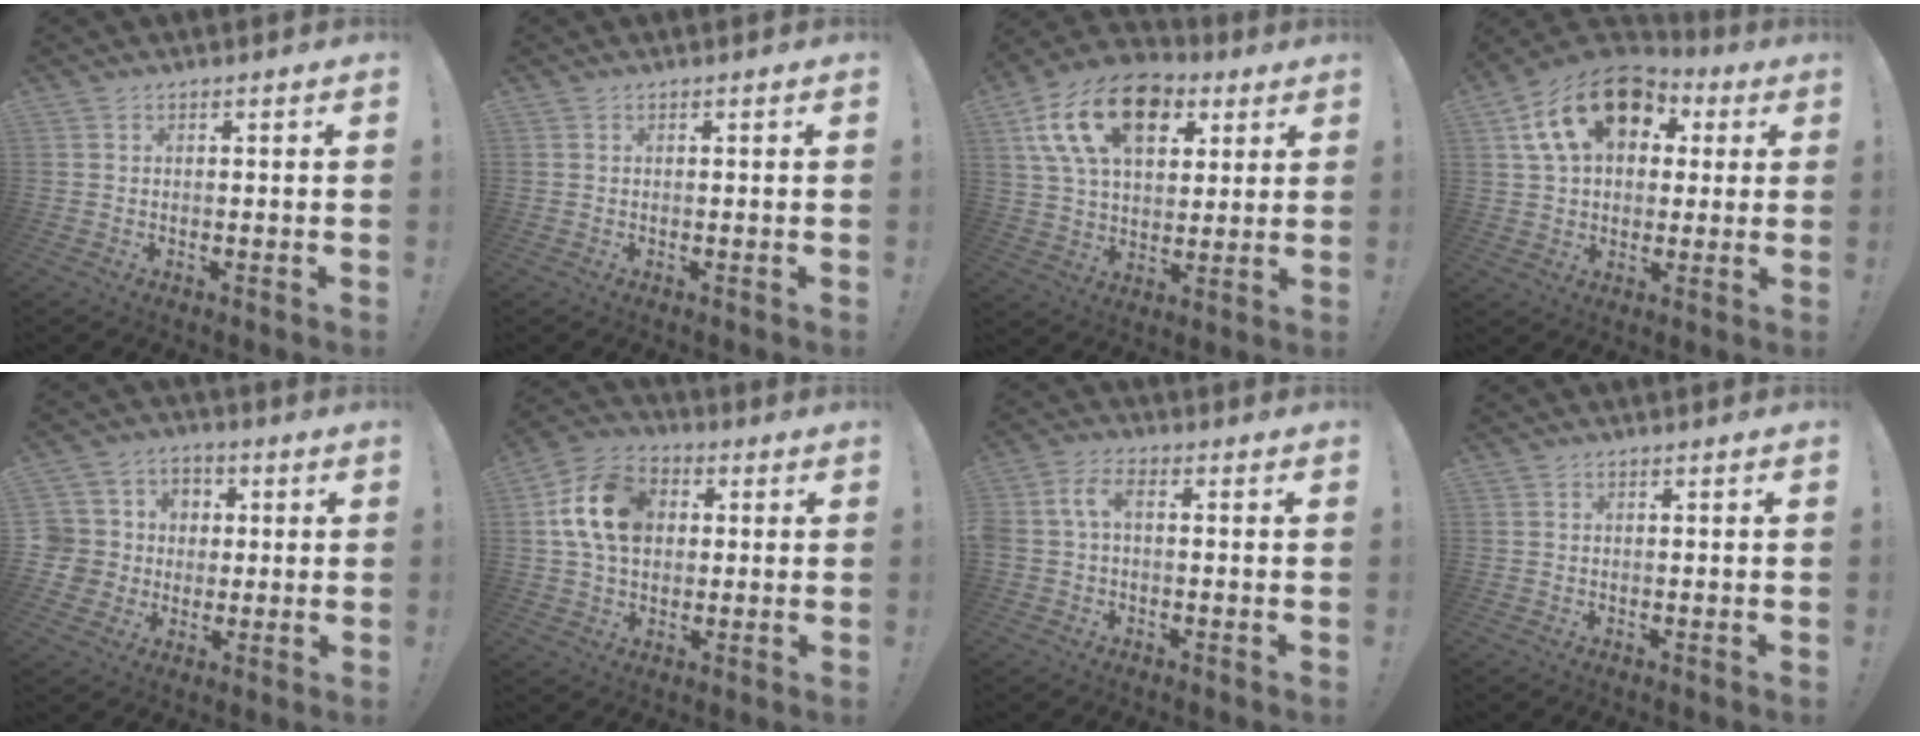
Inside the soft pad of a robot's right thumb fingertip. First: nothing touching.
{"total": 0.0}
{"total": 20.3, "force": [8.8, 12.7, 13.2], "torque": [-0.220, -0.030, 0.158]}
{"total": 18.9, "force": [7.8, 12.7, 11.6], "torque": [-0.192, -0.020, 0.141]}
{"total": 10.2, "force": [0.1, 9.9, 2.6], "torque": [-0.042, 0.004, 0.011]}
{"total": 15.8, "force": [3.3, 11.6, 10.2], "torque": [-0.169, 0.004, 0.068]}
{"total": 5.5, "force": [0.0, 3.2, 4.5], "torque": [-0.106, 0.010, -0.003]}
{"total": 0.0}